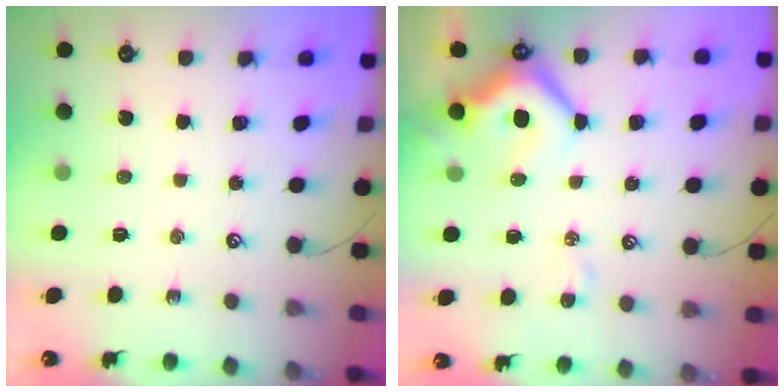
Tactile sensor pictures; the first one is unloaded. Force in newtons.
{"total": 9.2, "press": 9.0, "slide": 1.5}